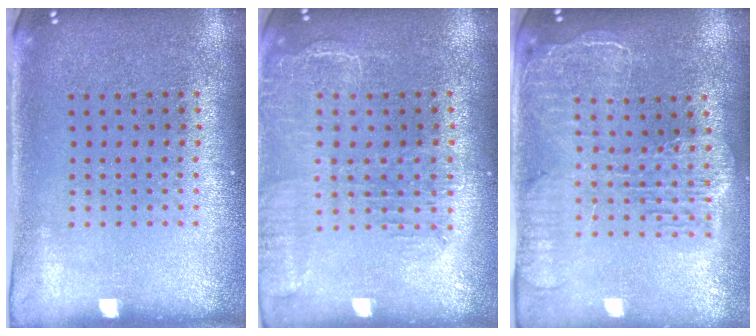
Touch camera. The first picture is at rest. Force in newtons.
{"total": 1.6, "press": 1.5, "slide": 0.7}
{"total": 2.4, "press": 2.1, "slide": 1.1}